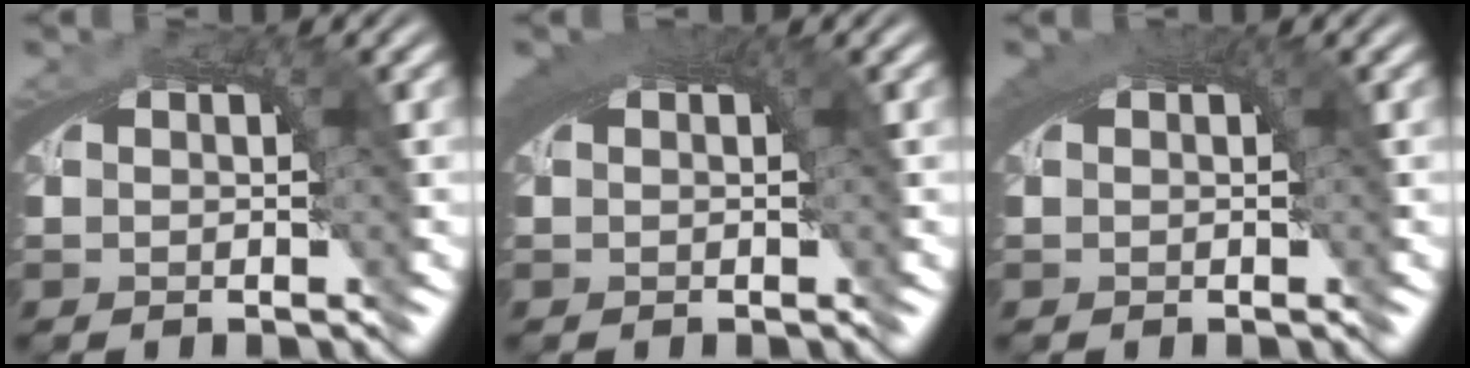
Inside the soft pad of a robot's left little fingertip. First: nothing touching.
{"total": 2.5, "force": [1.1, 0.6, 2.1], "torque": [-0.027, 0.008, 0.015]}
{"total": 2.1, "force": [0.8, 0.5, 1.8], "torque": [-0.024, 0.007, 0.012]}